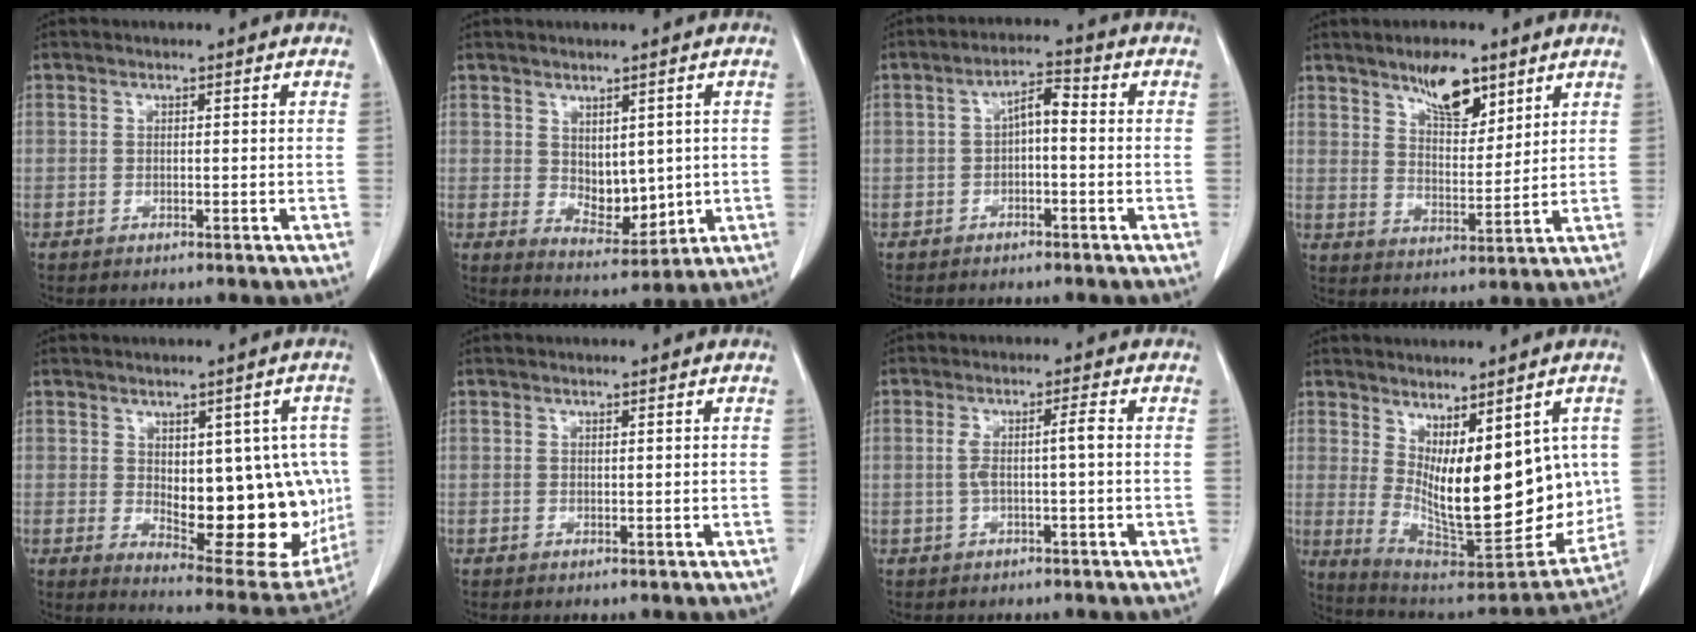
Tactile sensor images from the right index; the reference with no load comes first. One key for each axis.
{"total": 6.6, "fx": 0.5, "fy": 3.7, "fz": 5.5, "tx": -0.080, "ty": -0.006, "tz": 0.027}
{"total": 4.0, "fx": -0.2, "fy": 1.4, "fz": 3.7, "tx": -0.063, "ty": 0.022, "tz": -0.005}
{"total": 8.0, "fx": 5.5, "fy": 2.9, "fz": 5.1, "tx": -0.085, "ty": 0.000, "tz": 0.096}
{"total": 16.3, "fx": -0.5, "fy": 7.0, "fz": 14.7, "tx": -0.176, "ty": -0.002, "tz": 0.018}
{"total": 0.0}
{"total": 3.4, "fx": -0.2, "fy": -0.1, "fz": 3.4, "tx": -0.067, "ty": 0.012, "tz": 0.001}
{"total": 19.0, "fx": 1.8, "fy": 6.7, "fz": 17.7, "tx": -0.261, "ty": -0.037, "tz": 0.053}